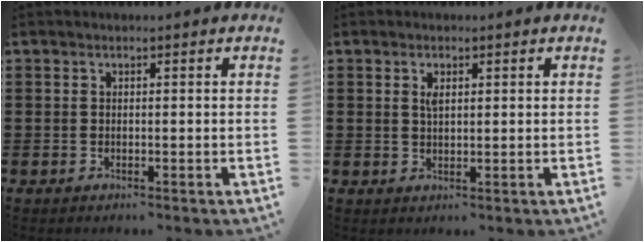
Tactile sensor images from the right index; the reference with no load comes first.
{"total": 1.8, "force": [0.7, 0.7, 1.5], "torque": [-0.033, 0.003, 0.011]}